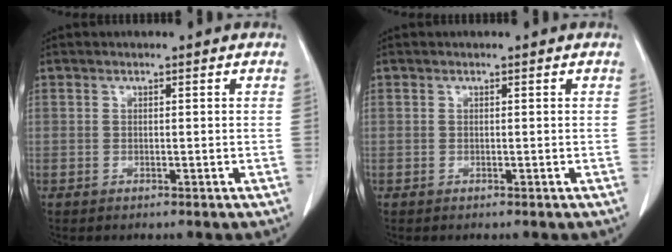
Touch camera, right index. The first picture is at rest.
{"total": 0.0}